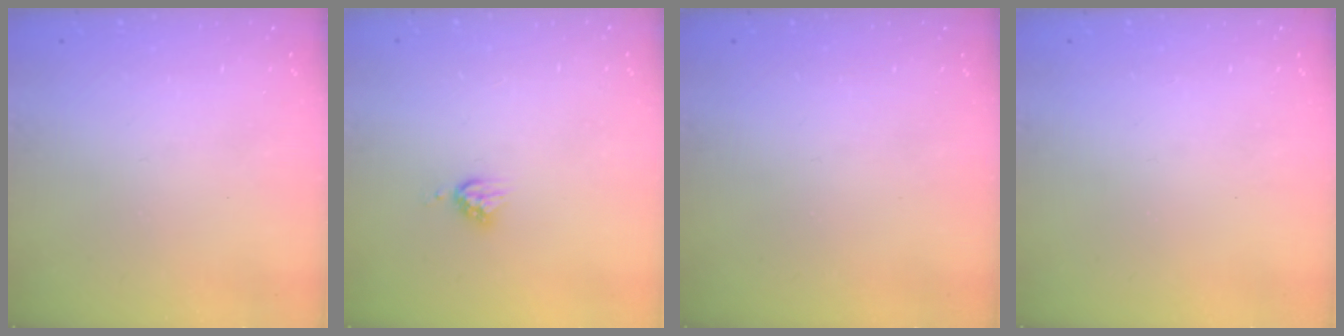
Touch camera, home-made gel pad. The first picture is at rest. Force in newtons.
{"total": 5.4, "press": 5.4, "slide": 0.4}
{"total": 0.0}
{"total": 0.0}